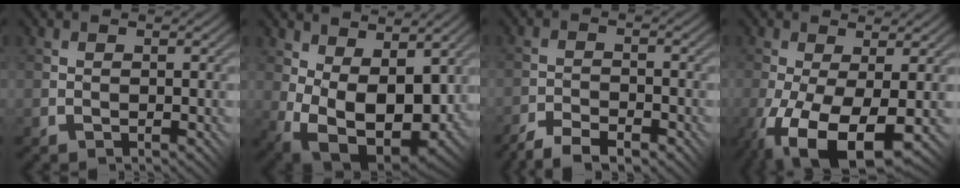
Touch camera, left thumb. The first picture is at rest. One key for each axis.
{"total": 12.5, "fx": 0.3, "fy": 7.0, "fz": 10.4, "tx": -0.188, "ty": -0.038, "tz": 0.033}
{"total": 5.1, "fx": -4.2, "fy": 1.3, "fz": 2.5, "tx": -0.041, "ty": 0.001, "tz": -0.079}
{"total": 10.4, "fx": -4.3, "fy": 4.1, "fz": 8.6, "tx": -0.187, "ty": -0.035, "tz": -0.061}